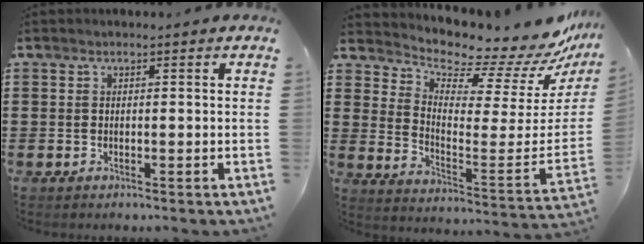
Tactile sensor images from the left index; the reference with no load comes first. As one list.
[{"total": 6.0, "force": [5.8, 1.1, 1.0], "torque": [-0.034, -0.077, 0.090]}]